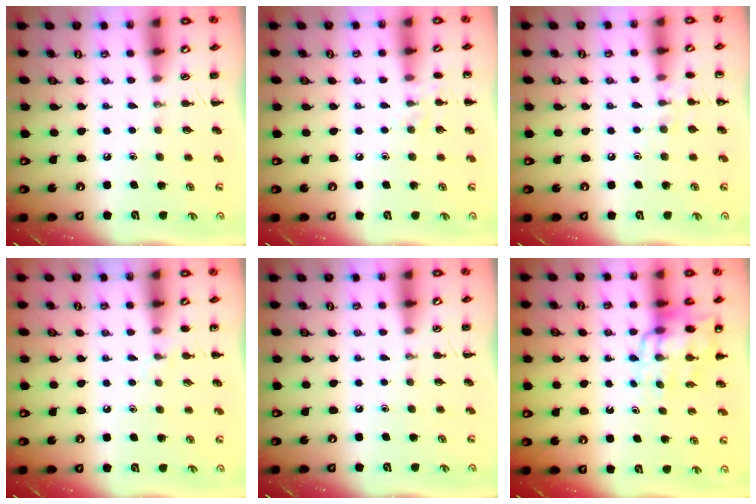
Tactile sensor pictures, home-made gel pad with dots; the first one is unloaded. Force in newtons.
{"total": 5.9, "press": 5.7, "slide": 1.5}
{"total": 5.4, "press": 5.1, "slide": 1.8}
{"total": 3.9, "press": 3.7, "slide": 1.3}
{"total": 0.0}
{"total": 12.0, "press": 11.6, "slide": 3.0}